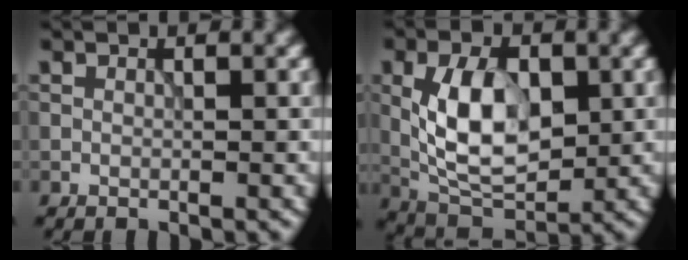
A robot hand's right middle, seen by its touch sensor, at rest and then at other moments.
{"total": 7.6, "force": [0.2, 4.4, 6.2], "torque": [-0.121, -0.001, 0.001]}